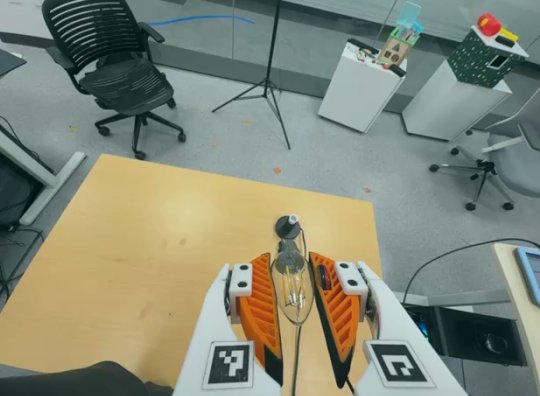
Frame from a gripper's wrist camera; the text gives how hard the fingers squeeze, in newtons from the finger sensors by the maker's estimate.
{"total": 11.7, "left": 12.3, "right": 11.1}